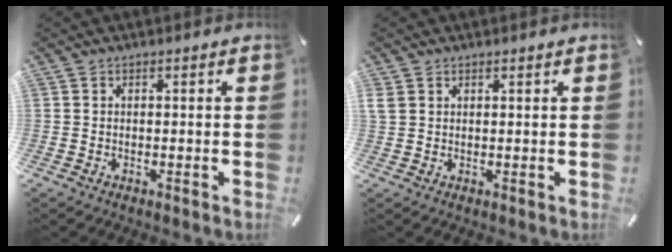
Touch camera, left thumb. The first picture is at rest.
{"total": 1.7, "force": [1.1, 1.2, 0.6], "torque": [-0.014, 0.000, 0.021]}